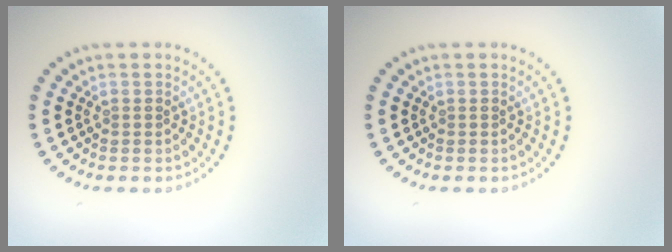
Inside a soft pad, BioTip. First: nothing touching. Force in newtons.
{"total": 0.0}